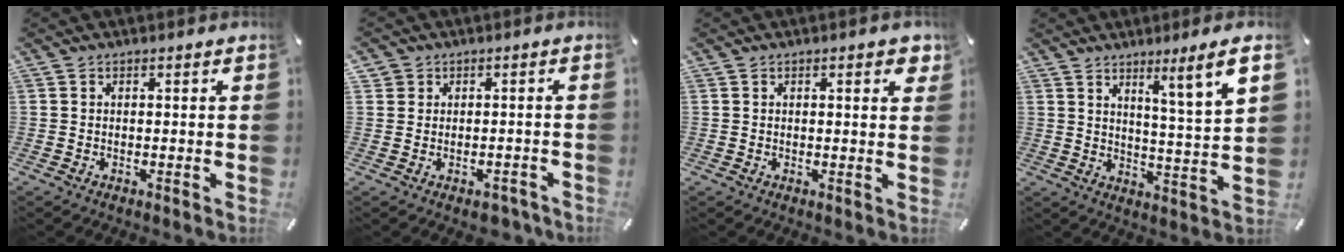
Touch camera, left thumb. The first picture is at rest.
{"total": 3.6, "force": [-1.5, 3.1, 0.9], "torque": [-0.014, 0.016, -0.026]}
{"total": 2.9, "force": [1.3, 0.8, 2.5], "torque": [-0.029, -0.005, 0.016]}
{"total": 8.2, "force": [5.6, -0.9, 5.9], "torque": [-0.089, -0.043, 0.084]}